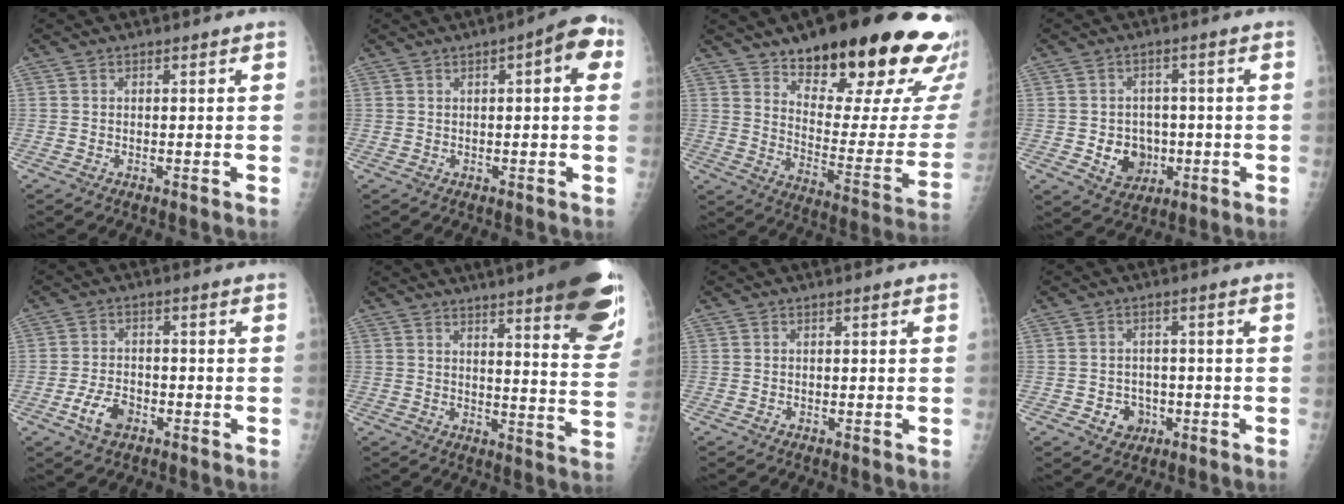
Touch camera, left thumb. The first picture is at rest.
{"total": 7.2, "force": [2.1, 2.2, 6.5], "torque": [-0.074, 0.014, 0.020]}
{"total": 29.2, "force": [19.0, 9.3, 20.1], "torque": [-0.234, -0.087, 0.269]}
{"total": 7.5, "force": [-1.5, 6.4, 3.6], "torque": [-0.020, 0.007, -0.014]}
{"total": 5.7, "force": [-2.8, 3.5, 3.6], "torque": [-0.063, 0.017, -0.050]}
{"total": 21.4, "force": [13.4, 3.5, 16.2], "torque": [-0.190, -0.059, 0.164]}
{"total": 0.0}
{"total": 4.5, "force": [-1.6, 3.8, 1.6], "torque": [-0.001, 0.013, -0.019]}